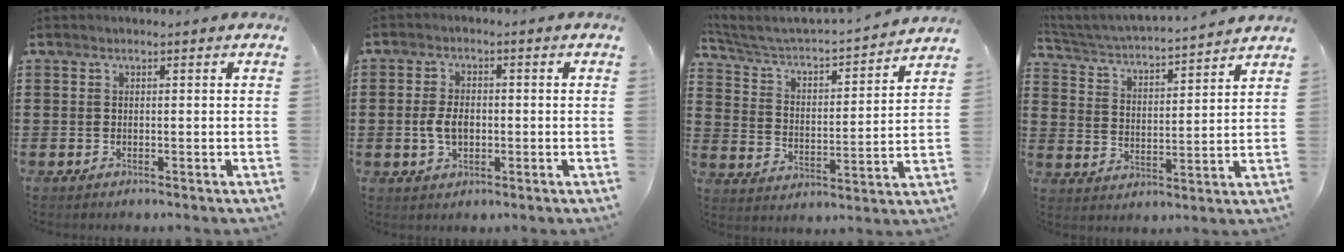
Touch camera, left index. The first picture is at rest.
{"total": 4.3, "force": [-0.5, 2.6, 3.4], "torque": [-0.079, 0.002, -0.014]}
{"total": 3.2, "force": [2.9, 0.5, 1.1], "torque": [-0.043, -0.032, 0.036]}
{"total": 3.2, "force": [3.2, -0.2, 0.6], "torque": [-0.034, -0.030, 0.045]}